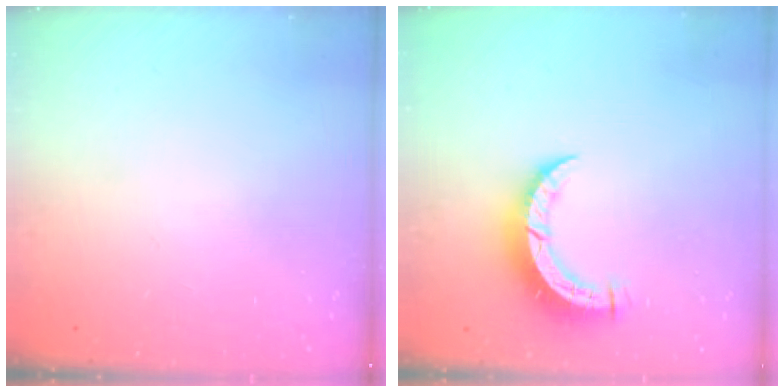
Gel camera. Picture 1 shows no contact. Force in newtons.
{"total": 6.3, "press": 6.3, "slide": 0.6}